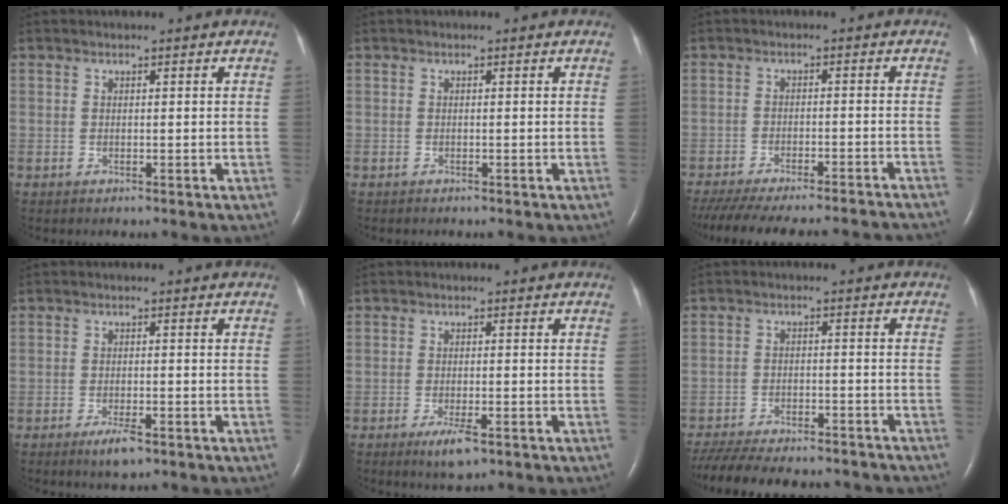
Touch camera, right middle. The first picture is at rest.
{"total": 0.0}
{"total": 22.6, "force": [-20.5, 3.2, 9.1], "torque": [-0.177, -0.033, -0.270]}
{"total": 3.1, "force": [-2.0, 0.7, 2.3], "torque": [-0.047, -0.003, -0.033]}
{"total": 3.7, "force": [-2.1, 0.9, 2.9], "torque": [-0.057, -0.005, -0.033]}
{"total": 20.8, "force": [-18.2, 4.8, 8.7], "torque": [-0.201, -0.028, -0.249]}